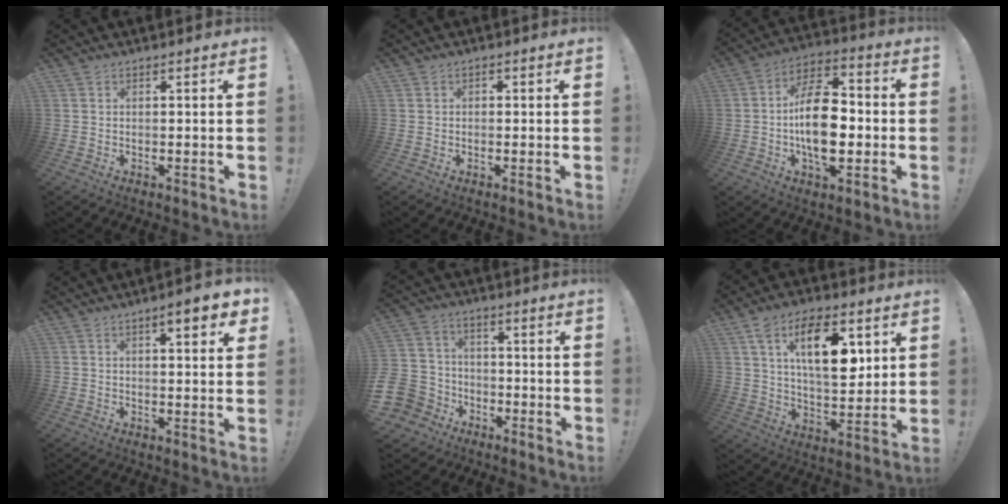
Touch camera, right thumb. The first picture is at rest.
{"total": 1.0, "force": [-0.8, 0.7, 0.2], "torque": [-0.003, 0.004, -0.014]}
{"total": 17.5, "force": [-2.6, 9.7, 14.4], "torque": [-0.258, 0.014, -0.046]}
{"total": 6.1, "force": [3.1, 1.4, 5.1], "torque": [-0.053, -0.016, 0.042]}
{"total": 11.0, "force": [-4.9, 9.4, 3.1], "torque": [-0.079, 0.034, -0.085]}
{"total": 17.2, "force": [6.5, 8.6, 13.4], "torque": [-0.207, -0.005, 0.109]}